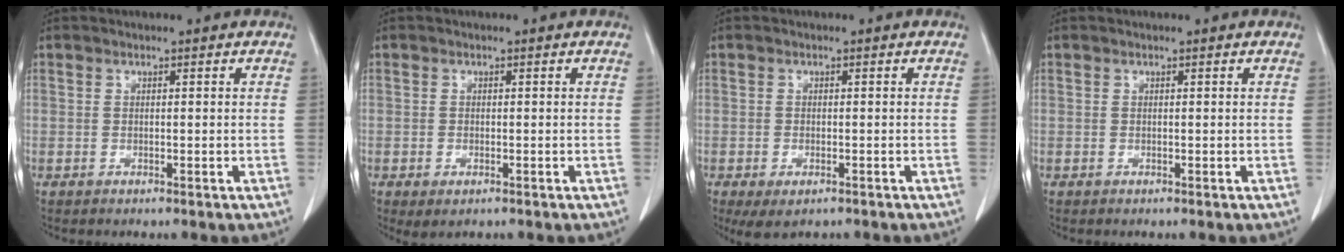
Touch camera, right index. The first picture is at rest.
{"total": 1.9, "force": [-1.0, 0.8, 1.5], "torque": [-0.028, -0.005, -0.005]}
{"total": 4.0, "force": [-2.5, 1.7, 2.6], "torque": [-0.047, -0.010, -0.033]}
{"total": 0.0}